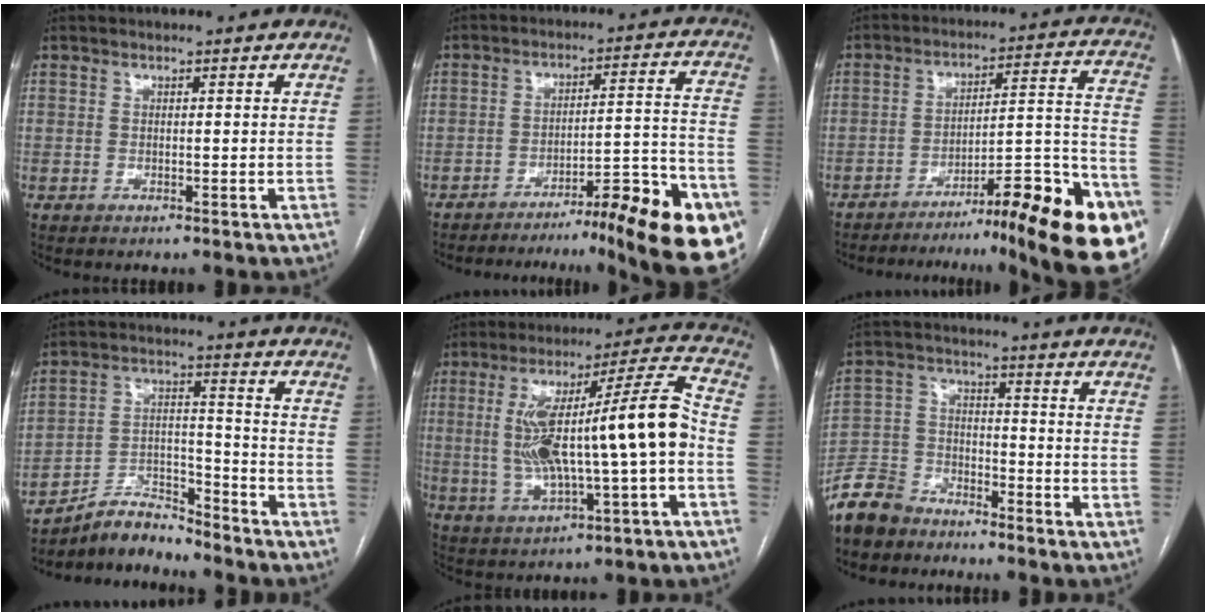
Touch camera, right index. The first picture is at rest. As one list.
[{"total": 21.3, "force": [-15.2, 1.3, 14.9], "torque": [-0.098, 0.028, -0.210]}, {"total": 25.1, "force": [-17.0, 2.3, 18.3], "torque": [-0.137, 0.028, -0.237]}, {"total": 7.7, "force": [-7.5, 1.4, 0.9], "torque": [-0.019, 0.023, -0.138]}, {"total": 18.7, "force": [-1.0, 2.2, 18.5], "torque": [-0.331, 0.033, -0.011]}, {"total": 9.0, "force": [-7.8, 4.2, 1.6], "torque": [-0.042, -0.002, -0.157]}]